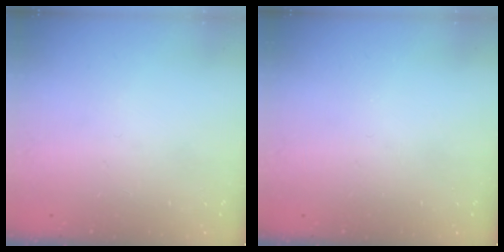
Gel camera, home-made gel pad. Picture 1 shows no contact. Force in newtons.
{"total": 0.0}